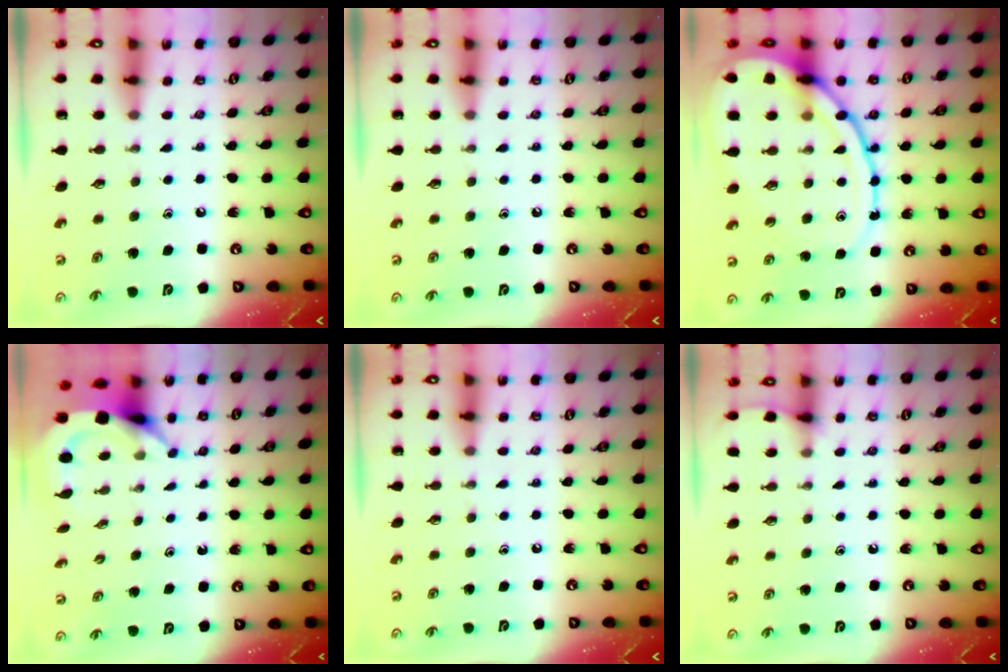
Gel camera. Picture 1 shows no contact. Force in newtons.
{"total": 0.0}
{"total": 18.4, "press": 18.3, "slide": 1.9}
{"total": 4.8, "press": 4.8, "slide": 0.5}
{"total": 0.0}
{"total": 2.4, "press": 2.4, "slide": 0.4}